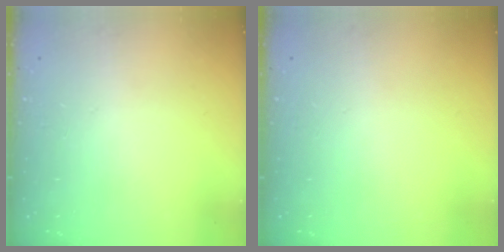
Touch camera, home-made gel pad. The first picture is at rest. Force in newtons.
{"total": 0.0}